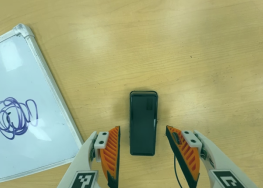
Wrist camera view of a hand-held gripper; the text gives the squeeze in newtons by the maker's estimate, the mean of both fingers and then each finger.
{"total": 0.0}